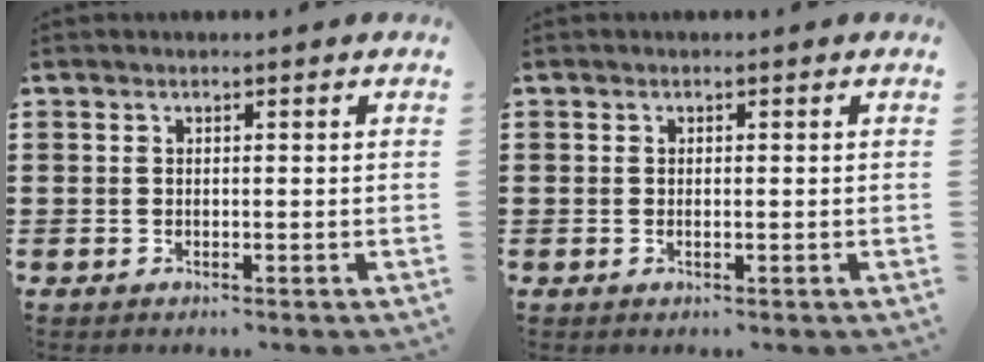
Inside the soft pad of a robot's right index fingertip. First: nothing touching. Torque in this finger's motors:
{"motor_torque": [1.07, 1.06, 0.03, 0.00]}